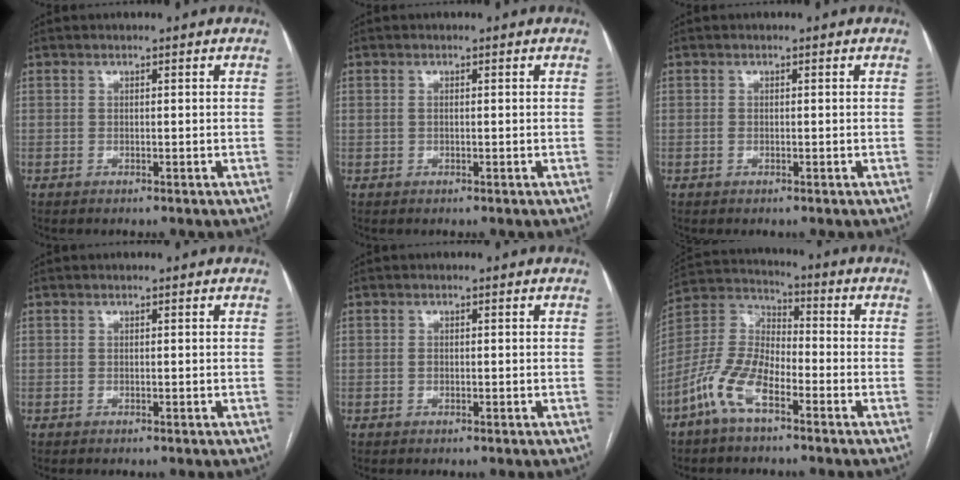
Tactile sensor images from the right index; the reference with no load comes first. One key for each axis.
{"total": 0.9, "fx": 0.0, "fy": 0.6, "fz": 0.7, "tx": -0.021, "ty": 0.011, "tz": 0.003}
{"total": 0.6, "fx": -0.2, "fy": 0.4, "fz": 0.5, "tx": -0.012, "ty": 0.000, "tz": -0.003}
{"total": 0.0}
{"total": 0.9, "fx": -0.2, "fy": 0.6, "fz": 0.6, "tx": -0.012, "ty": 0.002, "tz": -0.003}
{"total": 10.6, "fx": -5.8, "fy": 4.0, "fz": 7.9, "tx": -0.191, "ty": 0.008, "tz": -0.120}